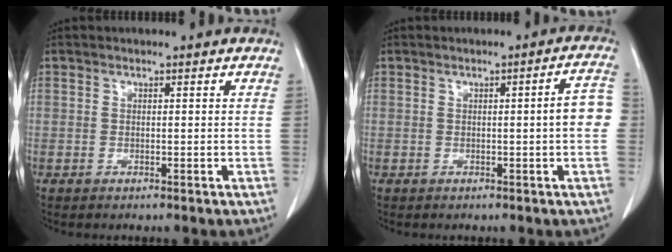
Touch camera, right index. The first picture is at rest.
{"total": 4.7, "force": [-0.2, 0.3, 4.7], "torque": [-0.053, 0.008, -0.006]}